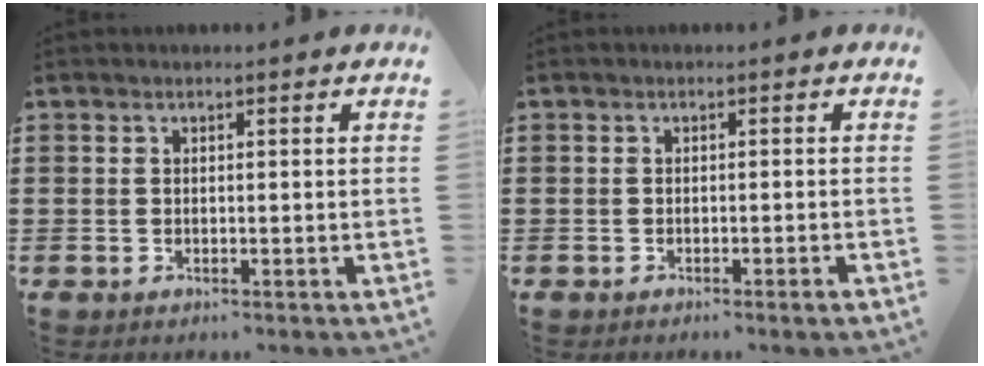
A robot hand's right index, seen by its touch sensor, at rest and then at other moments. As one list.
[{"total": 0.9, "force": [-0.6, -0.2, 0.6], "torque": [-0.011, -0.004, -0.012]}]